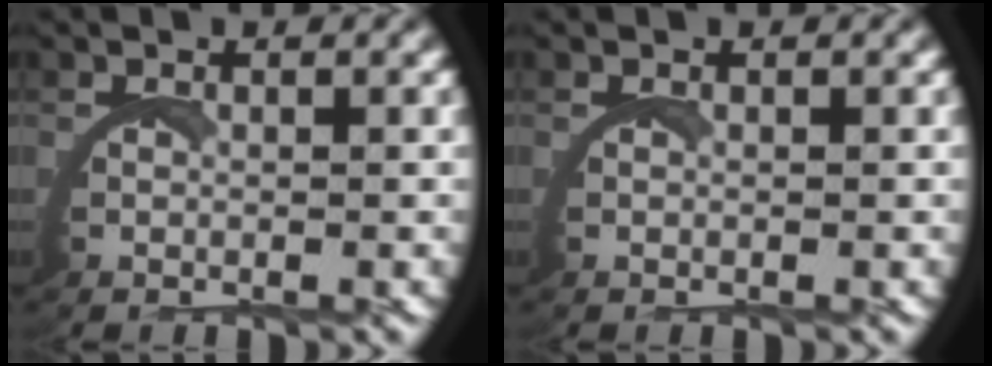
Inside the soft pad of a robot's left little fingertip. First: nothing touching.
{"total": 0.0}